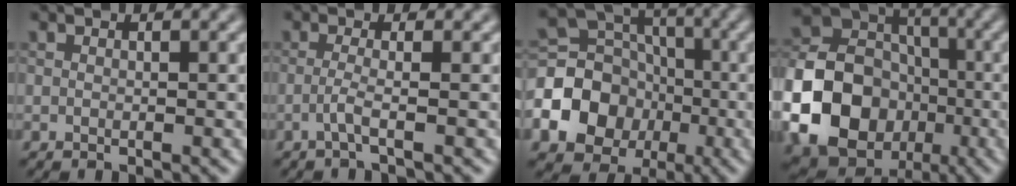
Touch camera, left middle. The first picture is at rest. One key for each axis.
{"total": 1.9, "fx": -0.6, "fy": 0.3, "fz": 1.8, "tx": -0.032, "ty": -0.001, "tz": -0.022}
{"total": 10.4, "fx": -3.0, "fy": 8.9, "fz": 4.5, "tx": -0.082, "ty": -0.005, "tz": -0.080}
{"total": 20.0, "fx": -6.0, "fy": 17.5, "fz": 7.8, "tx": -0.182, "ty": -0.040, "tz": -0.134}